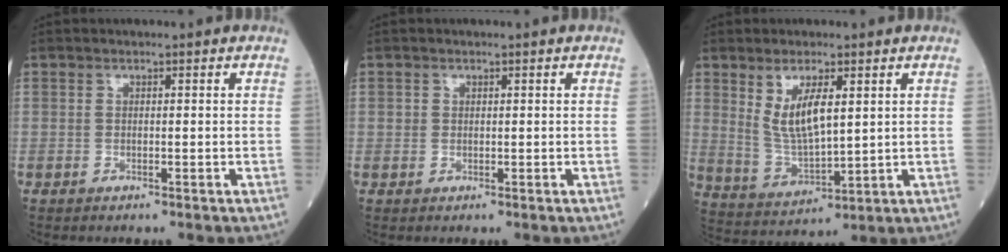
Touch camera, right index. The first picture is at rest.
{"total": 0.7, "force": [0.2, 0.7, 0.1], "torque": [0.006, 0.003, 0.001]}
{"total": 8.0, "force": [2.8, 2.3, 7.1], "torque": [-0.143, -0.007, 0.064]}